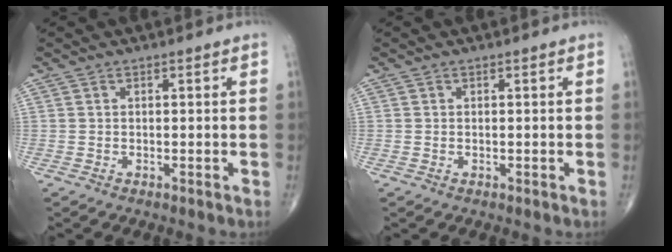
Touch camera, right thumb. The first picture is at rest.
{"total": 0.0}